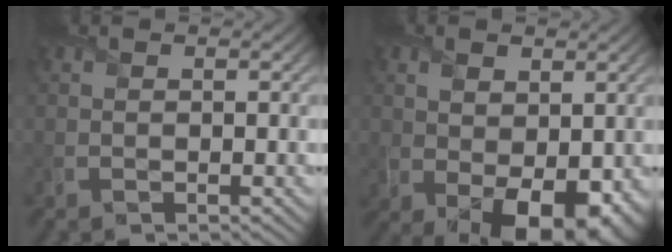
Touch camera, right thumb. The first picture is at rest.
{"total": 9.0, "force": [-1.1, 5.7, 6.9], "torque": [-0.122, -0.028, -0.004]}